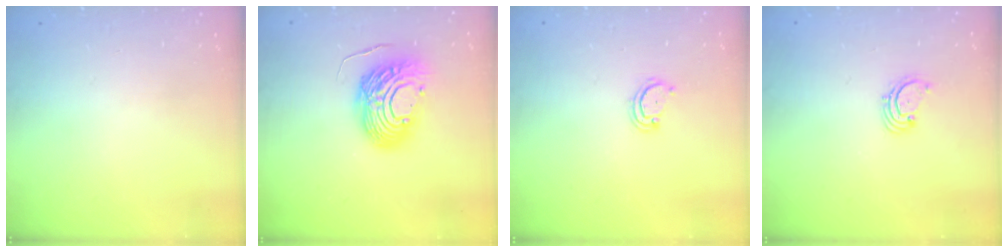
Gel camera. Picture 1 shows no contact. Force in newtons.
{"total": 13.0, "press": 13.0, "slide": 1.1}
{"total": 2.6, "press": 2.6, "slide": 0.3}
{"total": 1.7, "press": 1.7, "slide": 0.2}